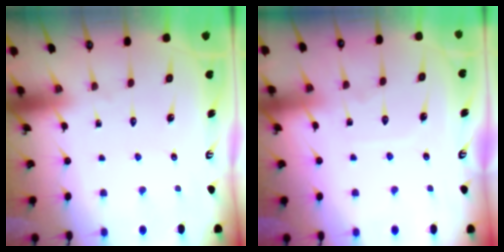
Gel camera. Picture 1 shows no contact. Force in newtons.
{"total": 5.9, "press": 5.9, "slide": 0.6}